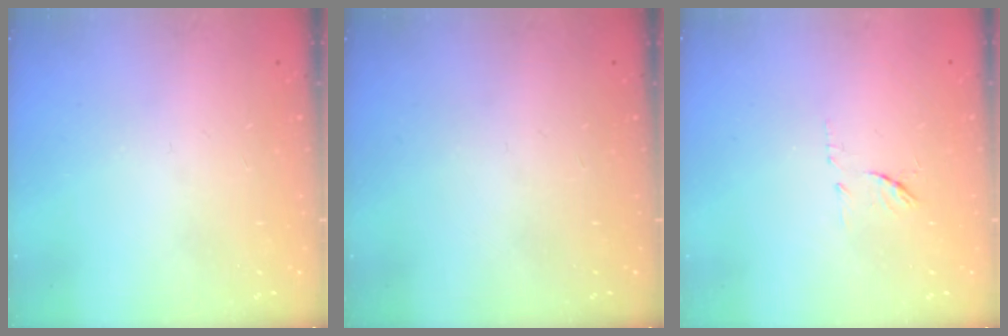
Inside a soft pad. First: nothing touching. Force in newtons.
{"total": 0.0}
{"total": 6.4, "press": 6.3, "slide": 0.8}